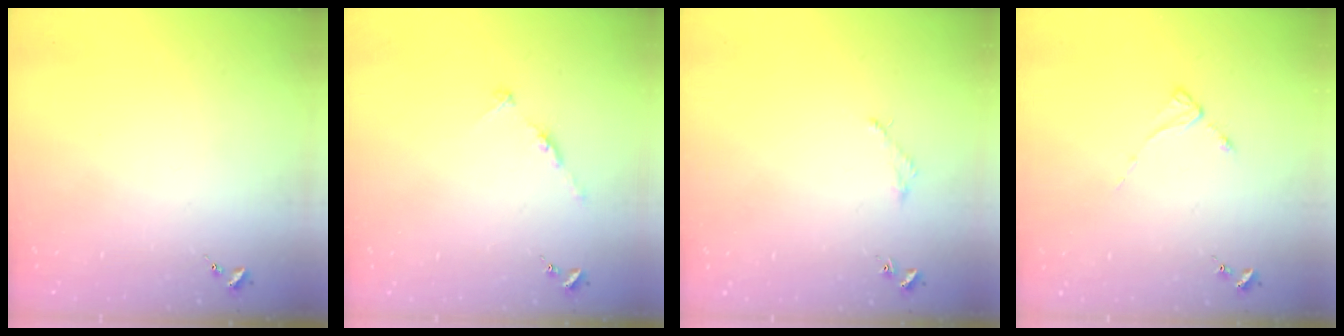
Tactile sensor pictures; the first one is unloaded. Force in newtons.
{"total": 4.9, "press": 4.9, "slide": 0.5}
{"total": 2.0, "press": 2.0, "slide": 0.2}
{"total": 2.3, "press": 2.3, "slide": 0.4}